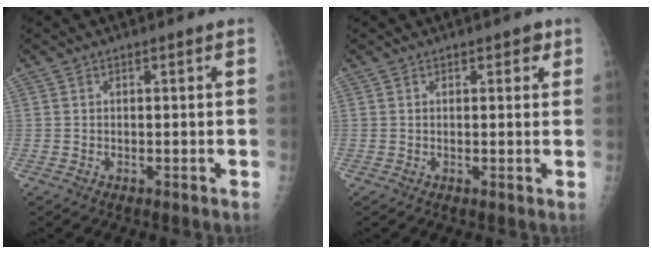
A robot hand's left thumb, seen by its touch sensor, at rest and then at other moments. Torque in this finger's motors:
{"motor_torque": [-0.21, -0.23, -0.16, 0.20, -0.01]}